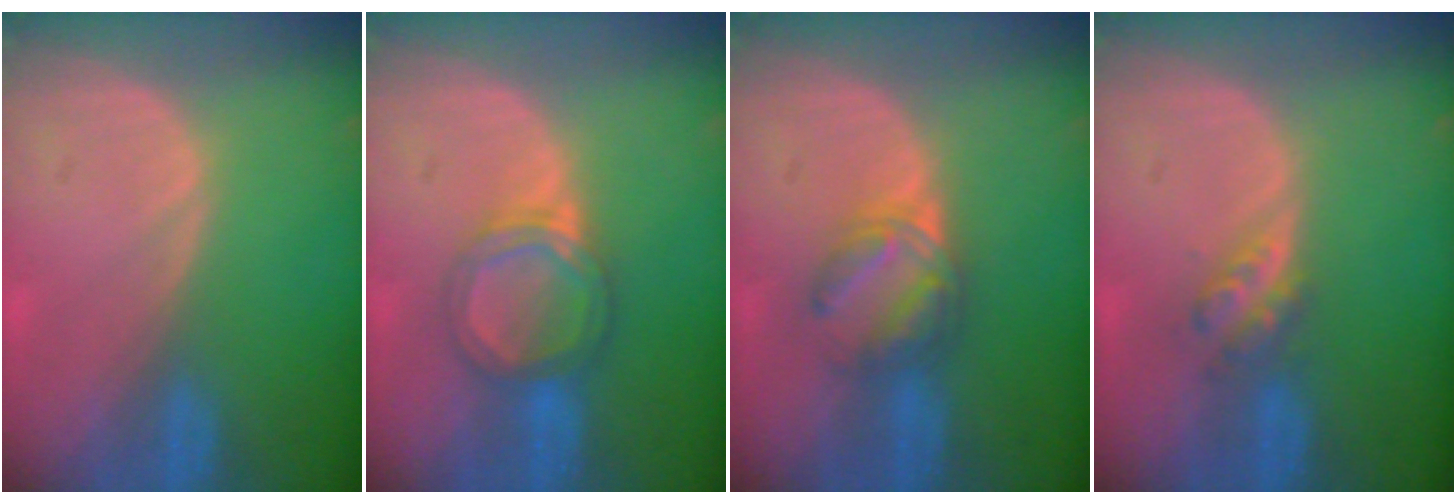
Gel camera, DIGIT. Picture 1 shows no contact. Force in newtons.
{"total": 5.3, "press": 5.0, "slide": 1.8}
{"total": 6.1, "press": 5.3, "slide": 3.0}
{"total": 3.7, "press": 3.1, "slide": 1.9}